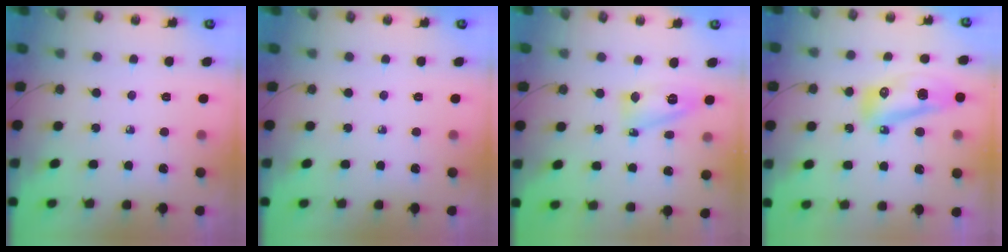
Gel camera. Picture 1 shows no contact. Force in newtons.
{"total": 0.0}
{"total": 11.1, "press": 11.1, "slide": 0.8}
{"total": 10.6, "press": 10.5, "slide": 1.4}